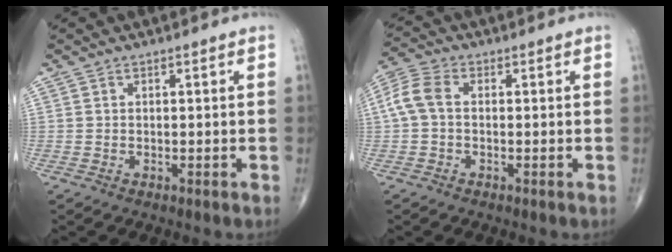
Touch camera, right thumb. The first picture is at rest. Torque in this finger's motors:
{"motor_torque": [0.05, 0.08, 0.07, -0.07, 0.13]}